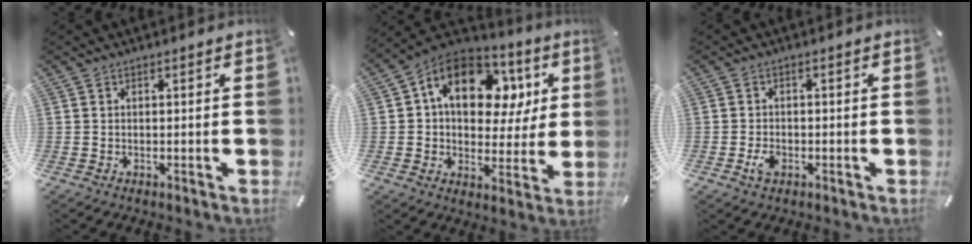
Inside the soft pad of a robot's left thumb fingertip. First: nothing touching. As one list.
[{"total": 16.0, "force": [6.2, 10.8, 10.0], "torque": [-0.157, -0.022, 0.110]}, {"total": 2.8, "force": [-1.1, 1.9, 1.7], "torque": [-0.038, 0.002, -0.020]}]